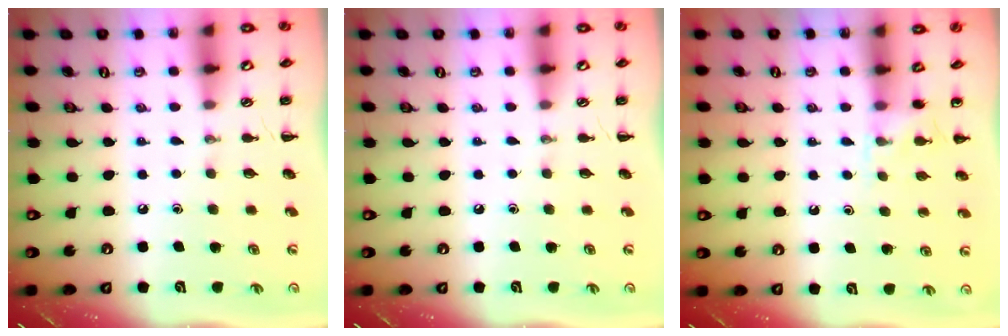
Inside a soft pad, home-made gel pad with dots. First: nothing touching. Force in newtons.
{"total": 0.0}
{"total": 5.0, "press": 4.6, "slide": 1.8}